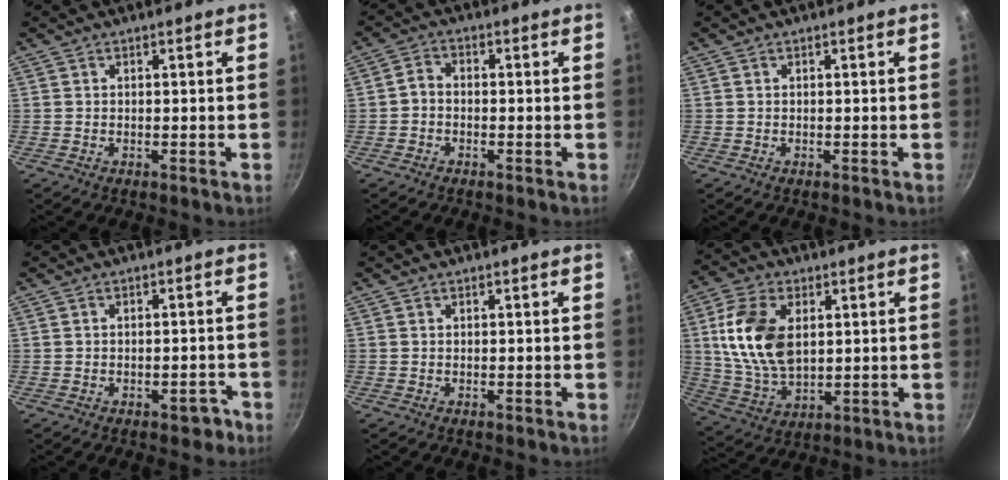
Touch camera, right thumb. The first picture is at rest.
{"total": 2.5, "force": [-1.0, 1.7, 1.4], "torque": [-0.030, 0.019, -0.027]}
{"total": 0.0}
{"total": 2.9, "force": [-1.8, 1.6, 1.5], "torque": [-0.002, 0.029, -0.008]}
{"total": 0.0}
{"total": 15.1, "force": [3.0, 9.3, 11.5], "torque": [-0.203, -0.013, 0.065]}